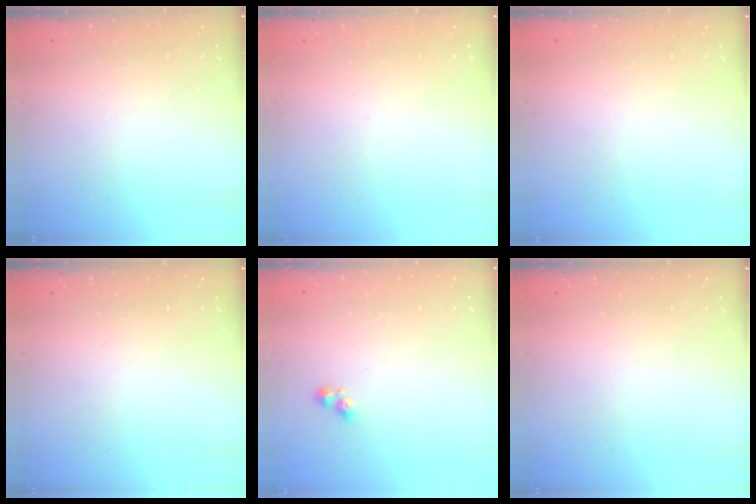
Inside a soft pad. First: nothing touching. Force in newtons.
{"total": 0.0}
{"total": 0.0}
{"total": 0.0}
{"total": 3.0, "press": 2.9, "slide": 0.6}
{"total": 0.0}